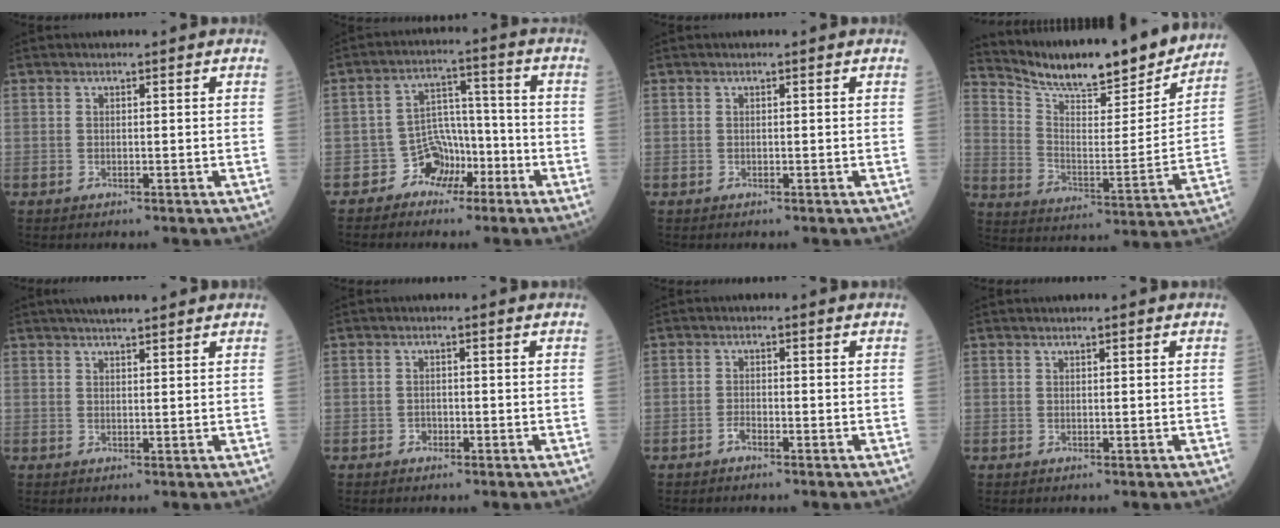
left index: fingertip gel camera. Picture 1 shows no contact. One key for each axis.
{"total": 5.8, "fx": -3.6, "fy": 4.4, "fz": 1.5, "tx": -0.021, "ty": 0.020, "tz": -0.059}
{"total": 0.0}
{"total": 21.1, "fx": 19.3, "fy": 2.7, "fz": 8.0, "tx": -0.139, "ty": -0.038, "tz": 0.281}
{"total": 6.1, "fx": 5.2, "fy": 0.7, "fz": 3.1, "tx": -0.044, "ty": 0.025, "tz": 0.077}
{"total": 0.8, "fx": -0.5, "fy": 0.6, "fz": 0.2, "tx": -0.002, "ty": 0.003, "tz": -0.011}
{"total": 1.0, "fx": -0.8, "fy": 0.2, "fz": 0.6, "tx": -0.012, "ty": 0.001, "tz": -0.017}
{"total": 0.7, "fx": 0.5, "fy": 0.1, "fz": 0.5, "tx": -0.012, "ty": 0.003, "tz": 0.009}